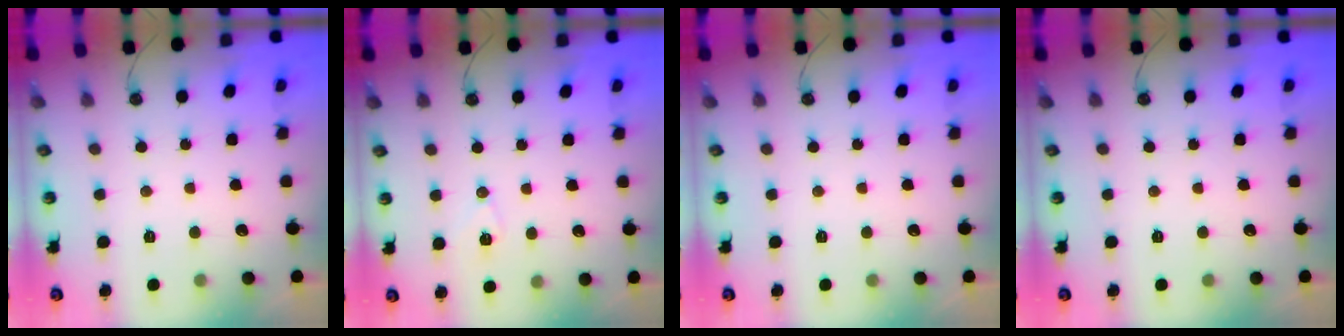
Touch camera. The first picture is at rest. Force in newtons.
{"total": 6.7, "press": 6.4, "slide": 2.1}
{"total": 0.0}
{"total": 0.0}